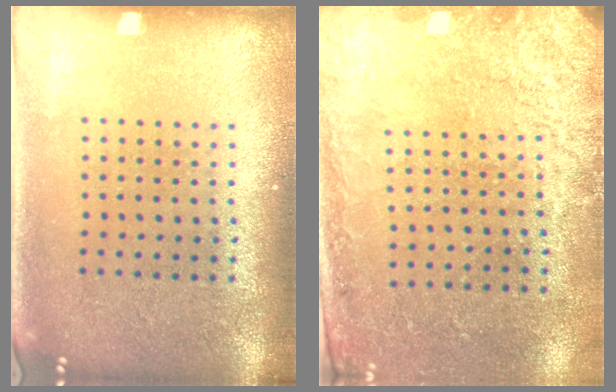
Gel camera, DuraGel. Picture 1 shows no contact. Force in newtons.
{"total": 2.7, "press": 2.2, "slide": 1.5}